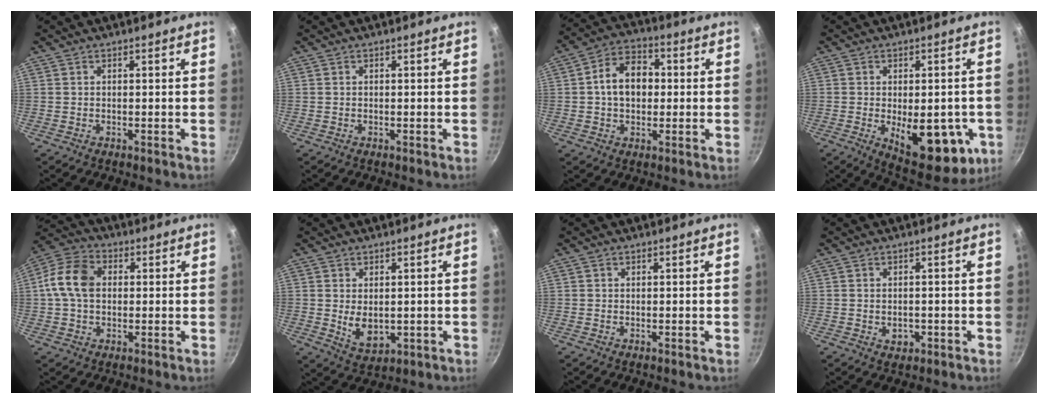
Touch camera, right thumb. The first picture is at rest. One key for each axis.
{"total": 0.0}
{"total": 10.2, "fx": 0.5, "fy": 7.4, "fz": 7.1, "tx": -0.084, "ty": 0.023, "tz": -0.004}
{"total": 15.7, "fx": -2.8, "fy": 8.2, "fz": 13.1, "tx": -0.121, "ty": -0.022, "tz": -0.019}
{"total": 10.7, "fx": 1.0, "fy": 7.7, "fz": 7.3, "tx": -0.123, "ty": 0.022, "tz": 0.004}
{"total": 5.8, "fx": 0.2, "fy": 3.8, "fz": 4.4, "tx": -0.066, "ty": -0.016, "tz": 0.017}
{"total": 0.0}
{"total": 2.5, "fx": -0.6, "fy": 1.9, "fz": 1.5, "tx": -0.018, "ty": 0.002, "tz": -0.005}